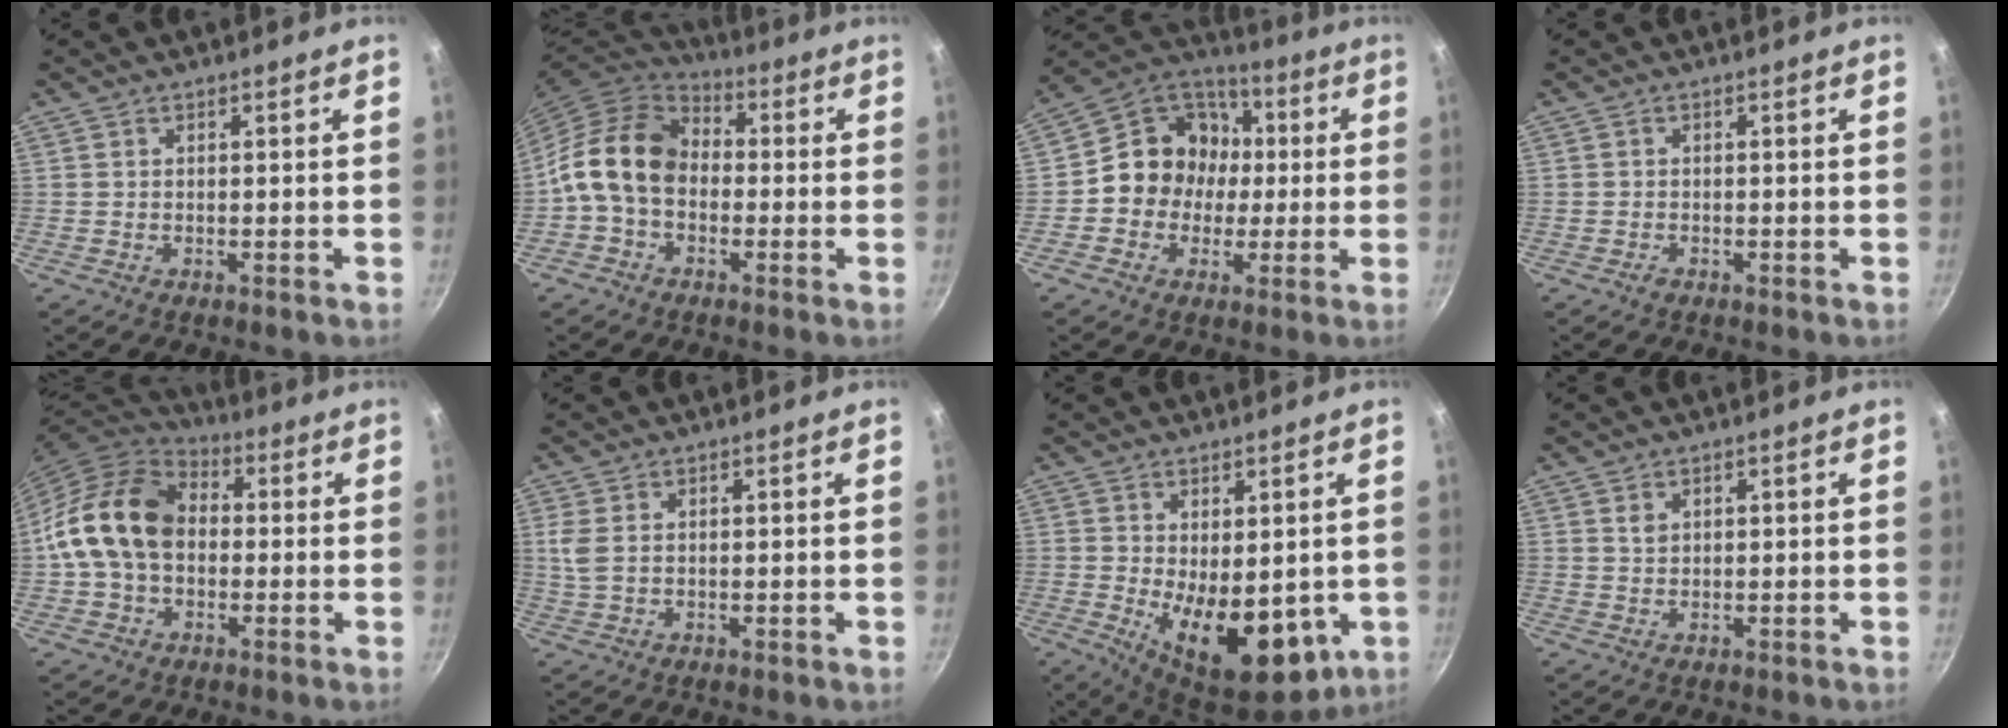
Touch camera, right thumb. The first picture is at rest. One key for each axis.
{"total": 13.2, "fx": -1.0, "fy": 9.8, "fz": 8.7, "tx": -0.131, "ty": 0.035, "tz": -0.039}
{"total": 14.0, "fx": -0.1, "fy": 12.6, "fz": 6.1, "tx": -0.053, "ty": 0.030, "tz": -0.023}
{"total": 1.0, "fx": -0.7, "fy": 0.6, "fz": 0.4, "tx": -0.009, "ty": 0.003, "tz": -0.013}
{"total": 16.5, "fx": 0.1, "fy": 12.1, "fz": 11.2, "tx": -0.185, "ty": 0.034, "tz": -0.012}
{"total": 3.4, "fx": 0.8, "fy": 2.0, "fz": 2.7, "tx": -0.059, "ty": 0.002, "tz": 0.020}
{"total": 14.3, "fx": -1.7, "fy": 7.8, "fz": 11.9, "tx": -0.149, "ty": -0.031, "tz": -0.007}
{"total": 1.5, "fx": 0.7, "fy": 1.0, "fz": 0.8, "tx": -0.012, "ty": 0.000, "tz": 0.014}